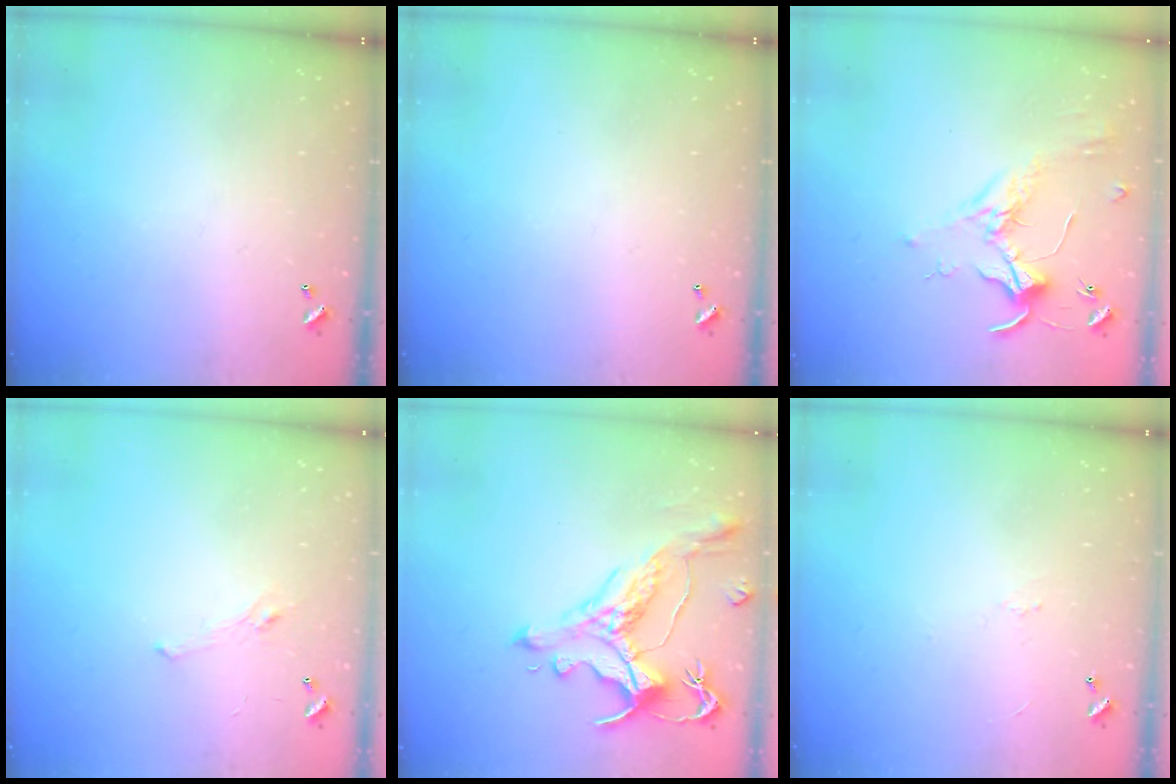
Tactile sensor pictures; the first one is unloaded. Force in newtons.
{"total": 0.0}
{"total": 1.7, "press": 1.6, "slide": 0.4}
{"total": 1.2, "press": 0.8, "slide": 0.9}
{"total": 1.7, "press": 1.2, "slide": 1.1}
{"total": 2.3, "press": 2.2, "slide": 0.6}